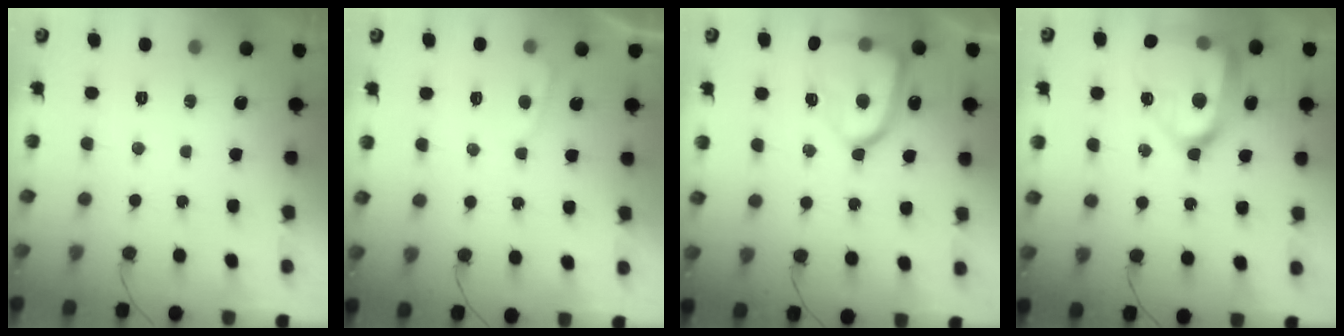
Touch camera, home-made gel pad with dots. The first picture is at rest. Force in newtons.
{"total": 2.3, "press": 2.3, "slide": 0.2}
{"total": 18.1, "press": 18.0, "slide": 1.4}
{"total": 25.1, "press": 25.0, "slide": 2.3}